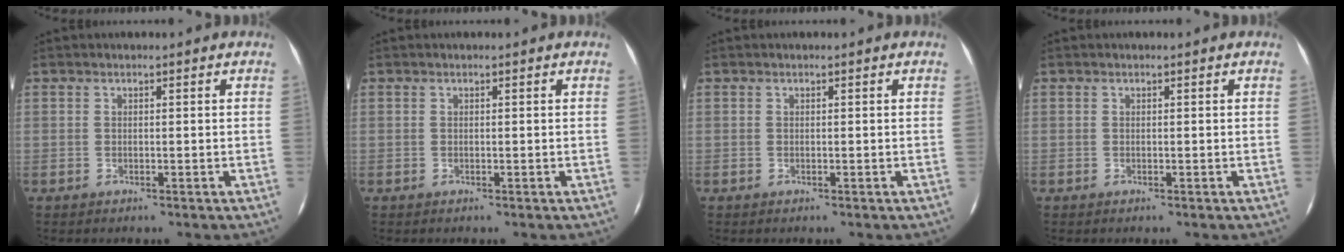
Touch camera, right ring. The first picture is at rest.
{"total": 0.0}
{"total": 0.0}
{"total": 0.0}